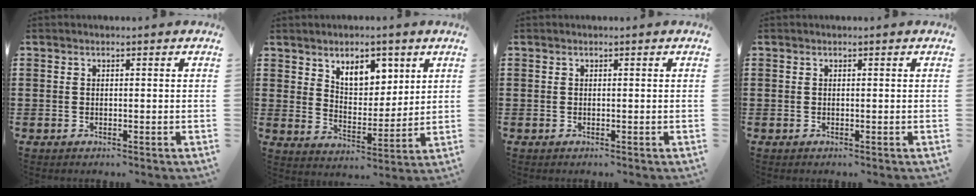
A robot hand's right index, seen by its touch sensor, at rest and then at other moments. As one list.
[{"total": 7.1, "force": [4.5, 4.0, 3.7], "torque": [-0.067, -0.005, 0.079]}, {"total": 0.0}, {"total": 0.0}]